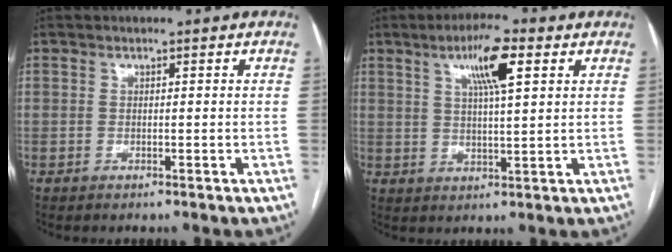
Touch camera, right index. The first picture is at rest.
{"total": 8.0, "force": [3.7, 1.0, 7.0], "torque": [-0.125, 0.009, 0.060]}